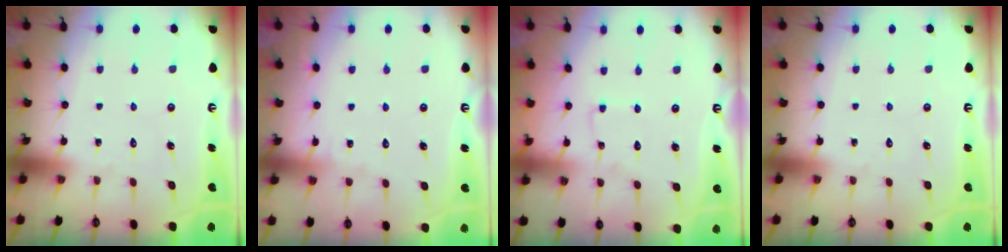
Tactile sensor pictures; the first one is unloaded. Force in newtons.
{"total": 2.5, "press": 2.5, "slide": 0.2}
{"total": 2.4, "press": 2.4, "slide": 0.2}
{"total": 0.0}